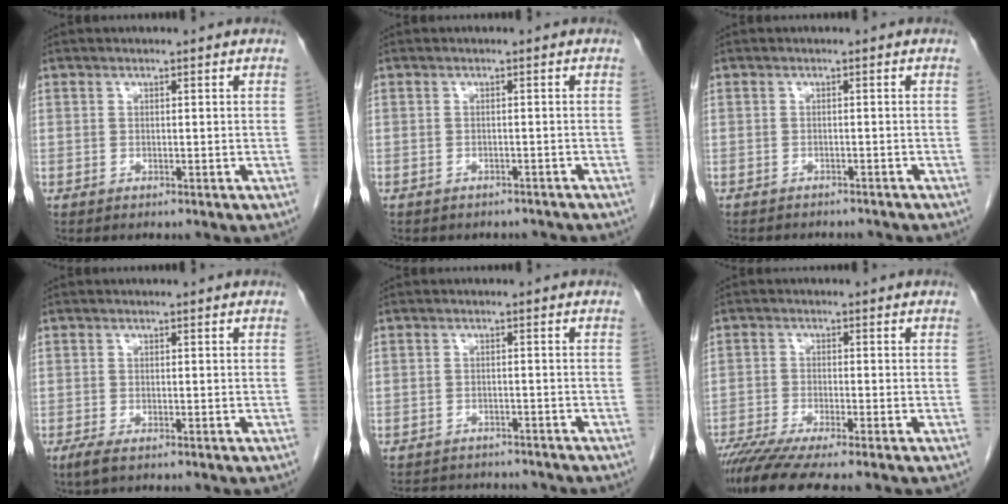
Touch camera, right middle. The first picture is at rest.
{"total": 5.0, "force": [-4.4, 2.2, 0.9], "torque": [-0.011, 0.006, -0.048]}
{"total": 6.8, "force": [-6.3, 2.0, 1.9], "torque": [-0.023, 0.001, -0.074]}
{"total": 1.8, "force": [-1.1, 0.4, 1.3], "torque": [-0.034, -0.006, -0.020]}
{"total": 8.2, "force": [-7.6, 2.6, 1.7], "torque": [-0.027, 0.008, -0.094]}
{"total": 9.4, "force": [-7.6, 0.0, 5.6], "torque": [-0.094, -0.023, -0.127]}